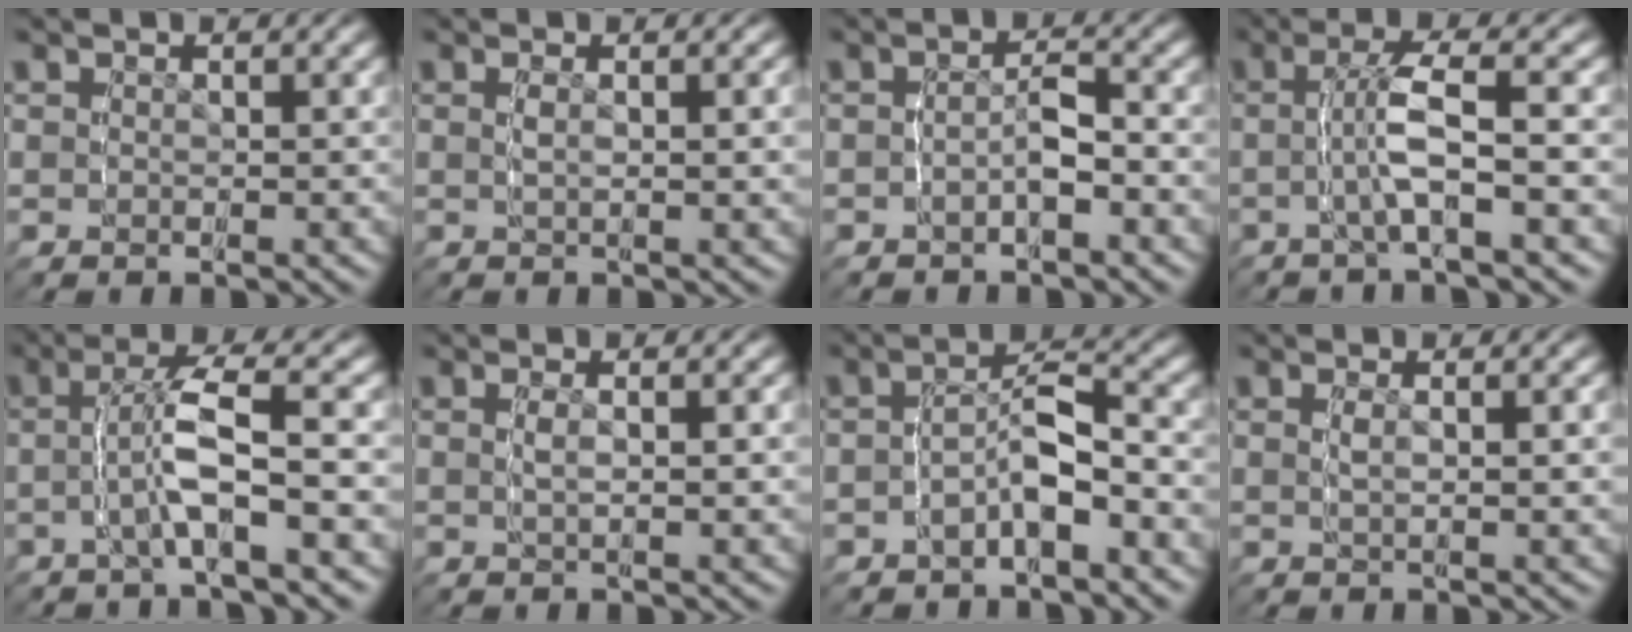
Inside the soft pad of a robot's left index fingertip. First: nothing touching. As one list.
[{"total": 2.0, "force": [0.6, 0.0, 1.9], "torque": [-0.032, 0.002, 0.011]}, {"total": 2.1, "force": [-1.2, 0.6, 1.6], "torque": [-0.029, -0.001, -0.018]}, {"total": 3.8, "force": [0.0, 0.1, 3.8], "torque": [-0.074, 0.012, -0.005]}, {"total": 4.2, "force": [0.1, 0.3, 4.2], "torque": [-0.080, 0.012, -0.004]}, {"total": 1.6, "force": [0.4, -0.1, 1.6], "torque": [-0.033, 0.000, 0.007]}, {"total": 3.5, "force": [-1.9, 1.1, 2.7], "torque": [-0.045, 0.001, -0.031]}, {"total": 2.0, "force": [0.6, -0.1, 1.9], "torque": [-0.033, 0.001, 0.011]}]